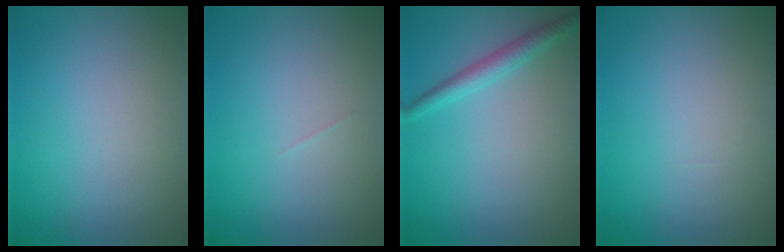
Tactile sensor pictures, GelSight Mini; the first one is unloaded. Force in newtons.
{"total": 0.0}
{"total": 2.2, "press": 2.2, "slide": 0.0}
{"total": 0.0}